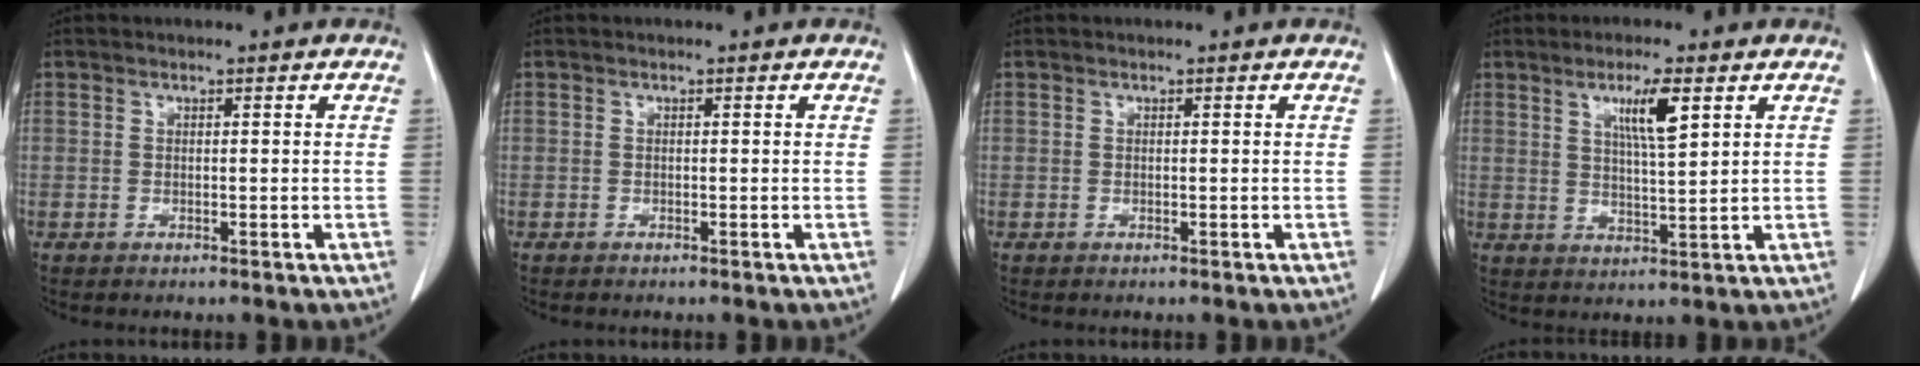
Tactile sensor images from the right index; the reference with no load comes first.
{"total": 0.0}
{"total": 0.0}
{"total": 6.2, "force": [2.9, 0.4, 5.5], "torque": [-0.098, -0.004, 0.050]}